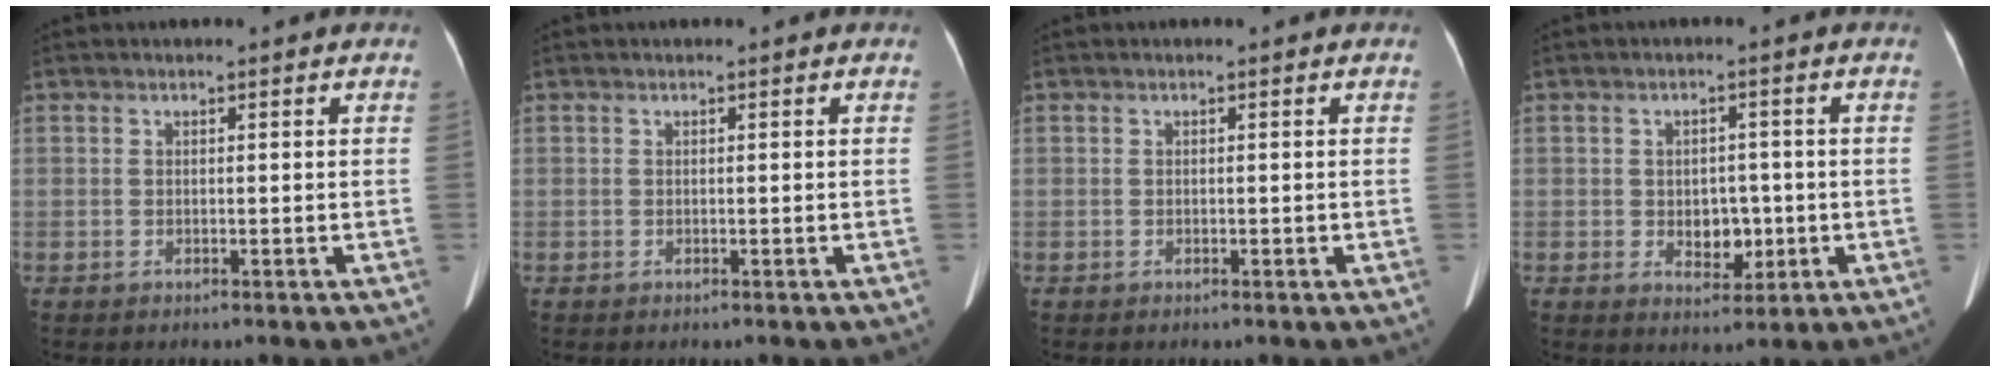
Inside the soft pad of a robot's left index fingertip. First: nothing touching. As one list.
[{"total": 0.0}, {"total": 0.0}, {"total": 4.4, "force": [-0.6, 3.1, 3.1], "torque": [-0.043, 0.006, 0.000]}]